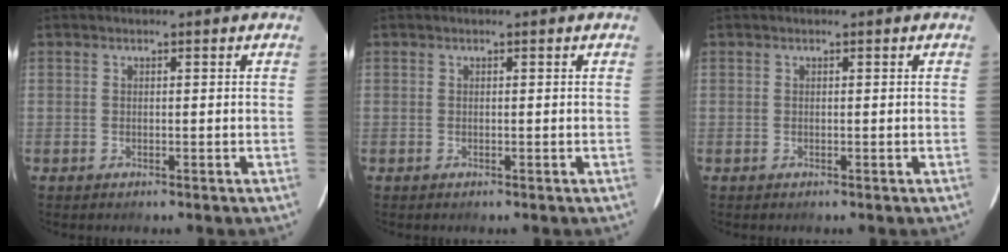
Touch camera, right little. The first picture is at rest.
{"total": 0.0}
{"total": 0.0}